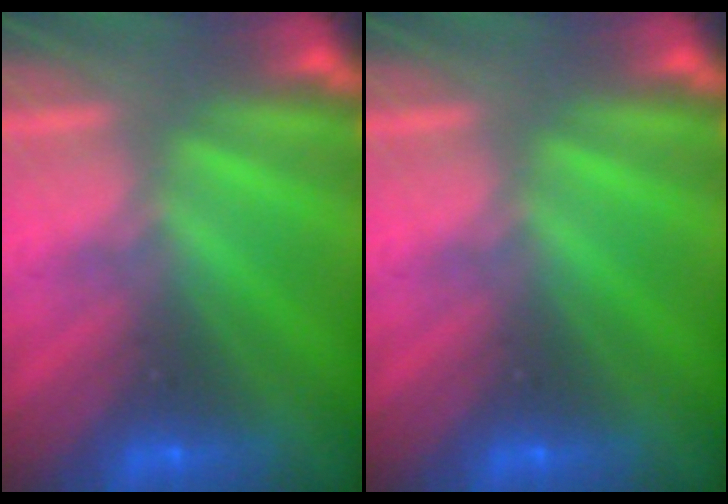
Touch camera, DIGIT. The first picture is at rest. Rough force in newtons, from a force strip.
{"total": 0.0}